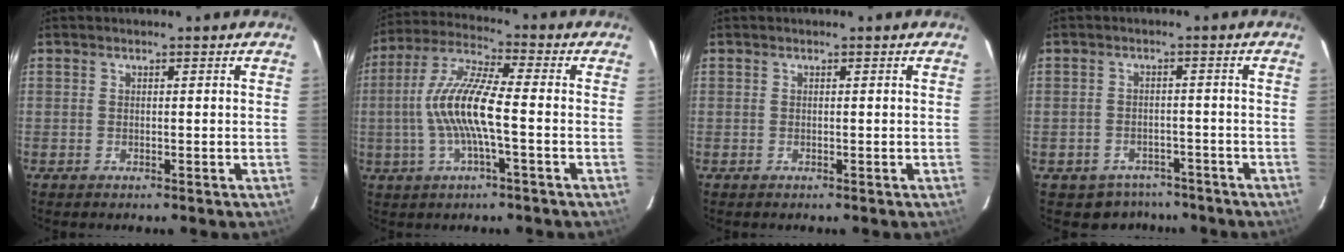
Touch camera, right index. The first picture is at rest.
{"total": 11.7, "force": [-1.6, 1.6, 11.4], "torque": [-0.235, 0.007, -0.034]}
{"total": 0.0}
{"total": 6.7, "force": [-5.1, 4.3, 0.9], "torque": [-0.032, 0.020, -0.061]}